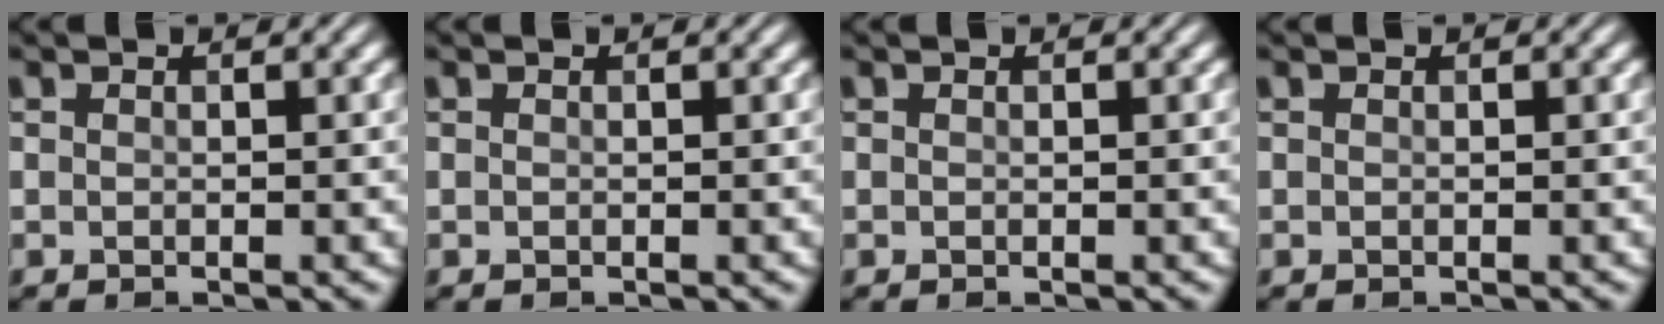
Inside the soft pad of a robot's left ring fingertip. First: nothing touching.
{"total": 0.0}
{"total": 0.0}
{"total": 0.0}